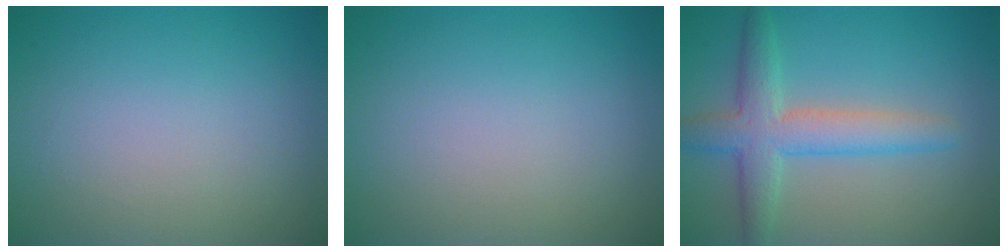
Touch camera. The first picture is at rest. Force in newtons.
{"total": 0.0}
{"total": 4.9, "press": 4.9, "slide": 0.1}